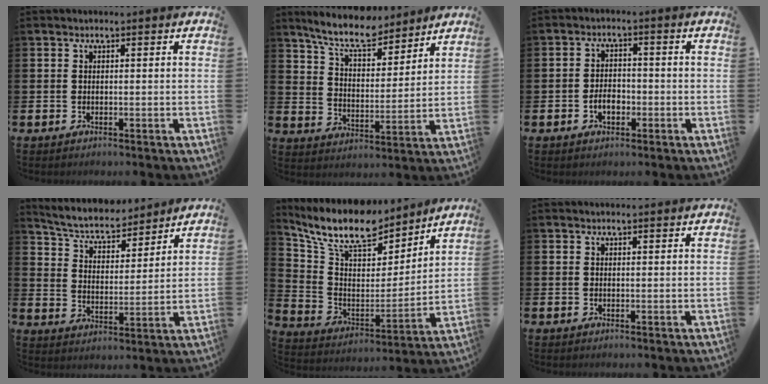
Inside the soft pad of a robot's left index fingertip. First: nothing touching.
{"total": 8.7, "force": [7.9, 2.1, 3.1], "torque": [-0.083, -0.041, 0.140]}
{"total": 3.0, "force": [-1.1, 1.9, 2.1], "torque": [-0.025, -0.002, -0.025]}
{"total": 6.0, "force": [5.5, 1.8, 1.7], "torque": [-0.060, -0.040, 0.091]}
{"total": 12.1, "force": [10.5, 4.2, 4.5], "torque": [-0.123, -0.067, 0.182]}
{"total": 0.8, "force": [0.8, 0.0, 0.2], "torque": [0.010, -0.006, 0.011]}